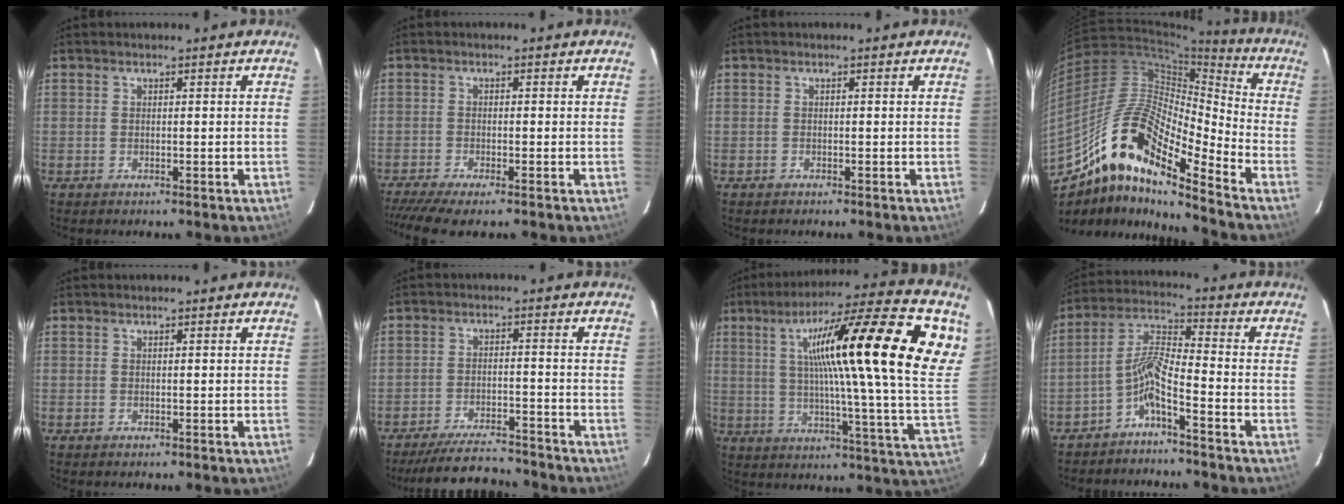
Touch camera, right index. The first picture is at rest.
{"total": 6.7, "force": [-5.2, 0.7, 4.3], "torque": [-0.070, -0.009, -0.088]}
{"total": 0.0}
{"total": 18.9, "force": [-11.8, 4.3, 14.1], "torque": [-0.276, 0.019, -0.209]}
{"total": 0.0}
{"total": 9.4, "force": [-9.0, 1.5, 2.2], "torque": [-0.037, -0.004, -0.146]}
{"total": 28.5, "force": [9.2, 1.0, 27.0], "torque": [-0.327, 0.037, 0.130]}
{"total": 6.0, "force": [-3.9, 0.0, 4.6], "torque": [-0.096, 0.011, -0.079]}